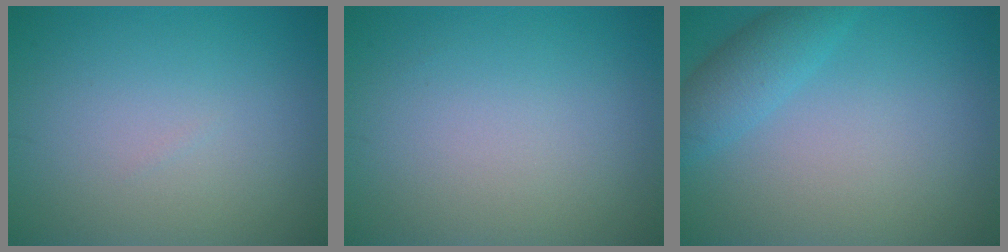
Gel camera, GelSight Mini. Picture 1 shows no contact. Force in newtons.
{"total": 0.0}
{"total": 3.0, "press": 3.0, "slide": 0.2}